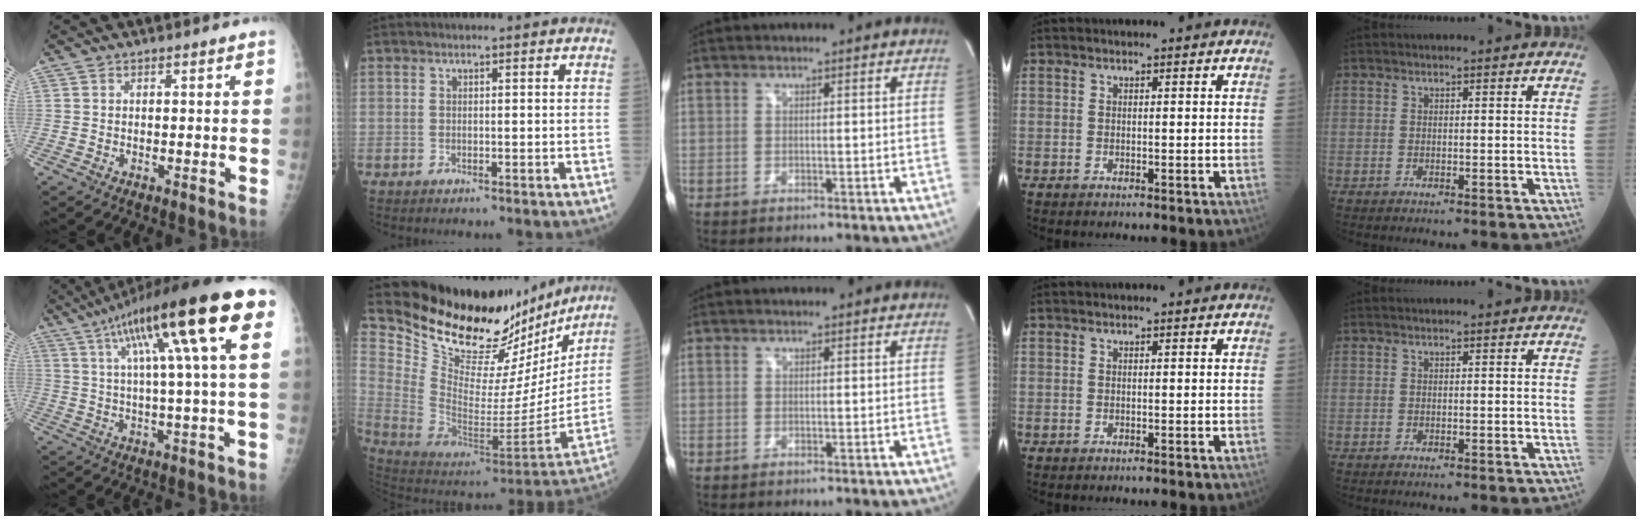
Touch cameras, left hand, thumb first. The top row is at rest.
{"thumb": {"total": 21.5, "force": [8.5, 2.6, 19.6], "torque": [-0.311, 0.019, 0.124]}, "index": {"total": 26.9, "force": [23.0, 8.4, 11.2], "torque": [-0.185, -0.034, 0.352]}}